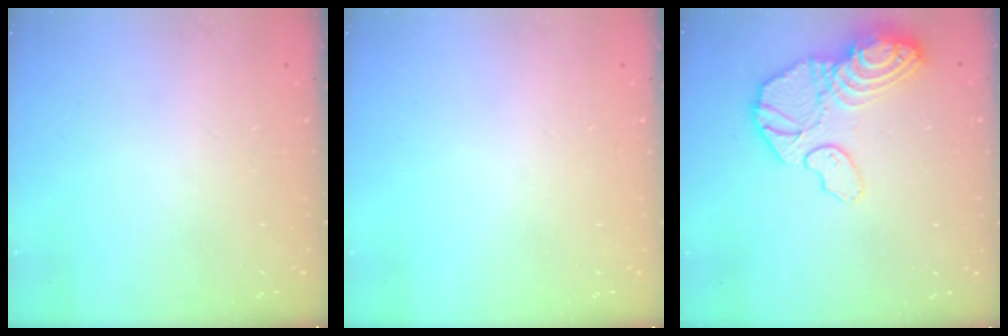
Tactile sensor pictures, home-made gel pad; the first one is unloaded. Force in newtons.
{"total": 0.0}
{"total": 17.8, "press": 17.7, "slide": 1.6}